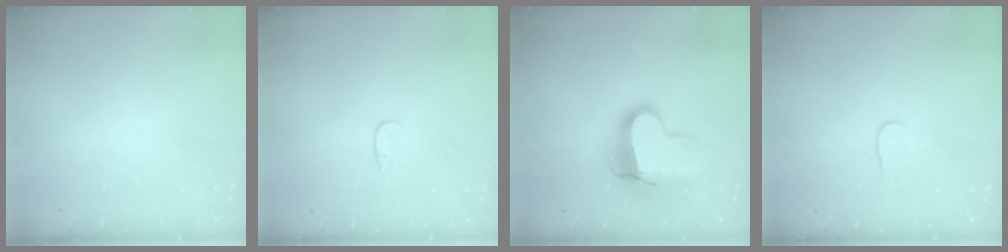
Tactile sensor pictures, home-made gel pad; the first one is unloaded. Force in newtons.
{"total": 3.7, "press": 3.7, "slide": 0.4}
{"total": 13.4, "press": 13.3, "slide": 1.3}
{"total": 4.1, "press": 4.1, "slide": 0.4}